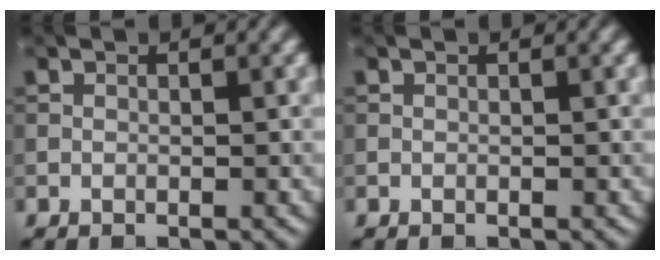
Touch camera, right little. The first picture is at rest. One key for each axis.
{"total": 0.0}